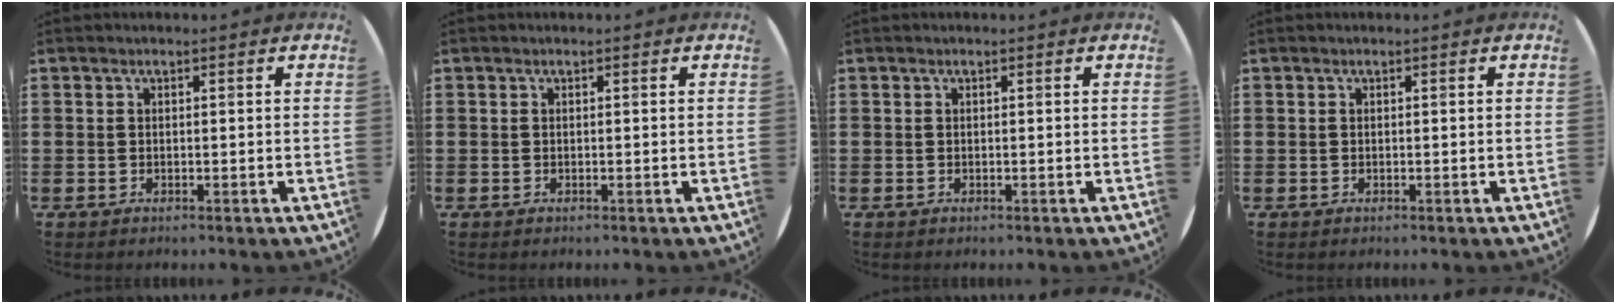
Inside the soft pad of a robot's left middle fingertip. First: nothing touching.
{"total": 0.0}
{"total": 0.0}
{"total": 0.0}